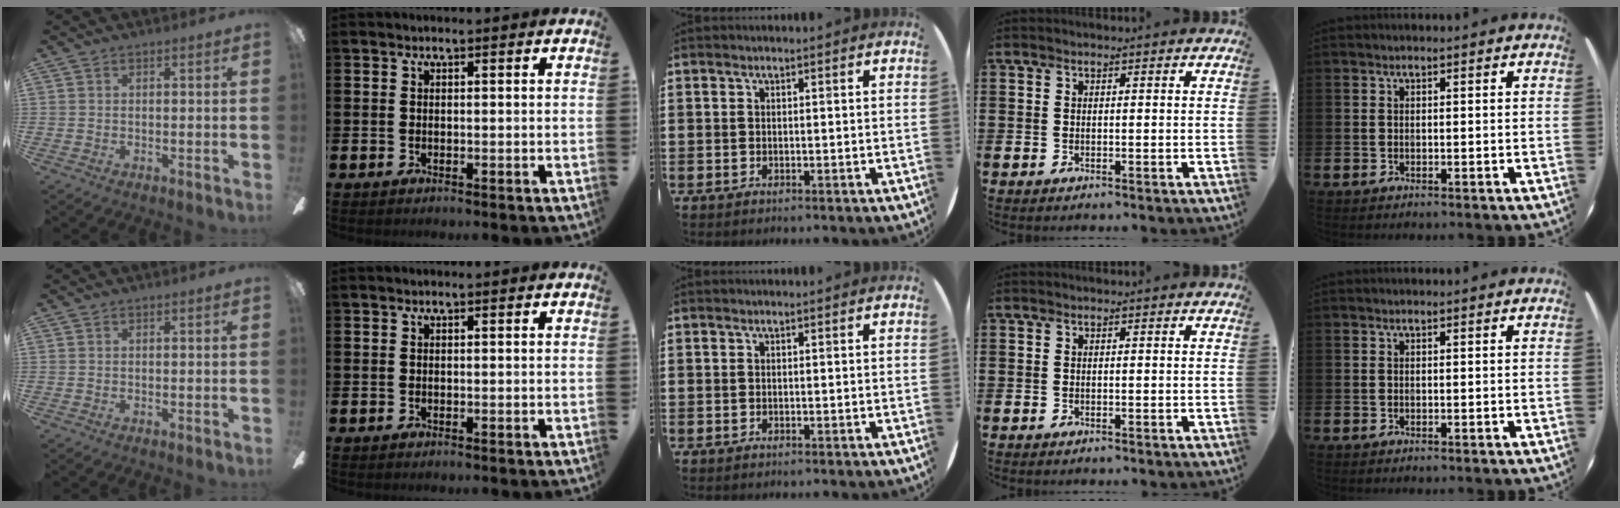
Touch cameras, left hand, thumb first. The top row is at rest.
{}